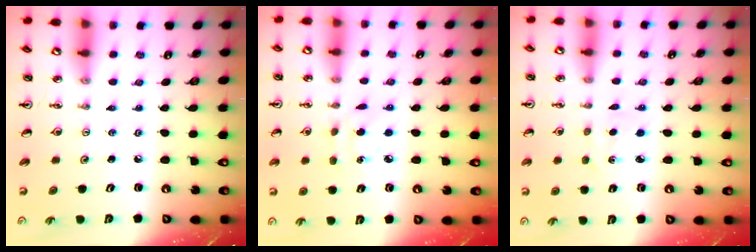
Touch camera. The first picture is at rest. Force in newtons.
{"total": 5.6, "press": 5.5, "slide": 0.6}
{"total": 2.2, "press": 2.2, "slide": 0.3}